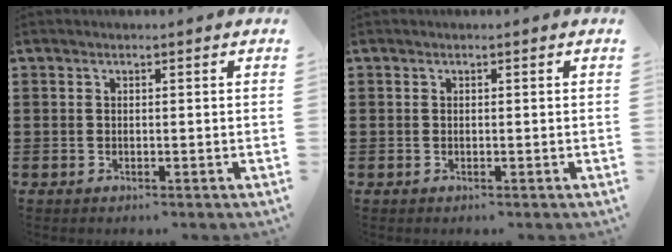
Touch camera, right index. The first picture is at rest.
{"total": 0.0}